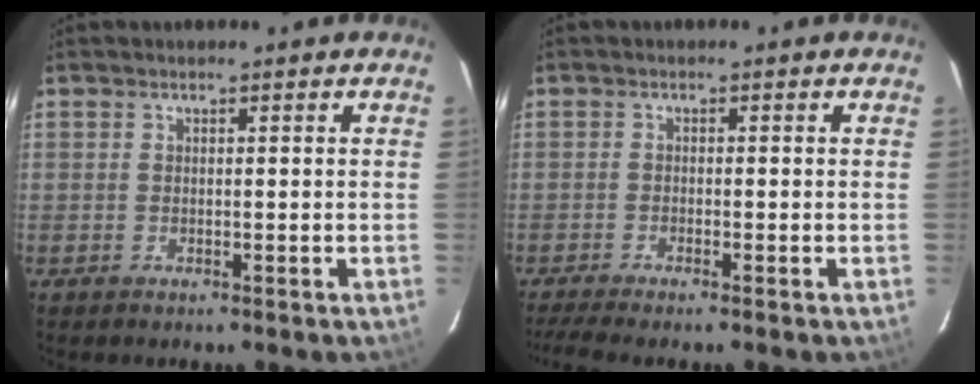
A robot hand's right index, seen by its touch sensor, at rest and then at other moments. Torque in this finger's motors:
{"motor_torque": [0.10, -0.93, 0.12, 0.01]}